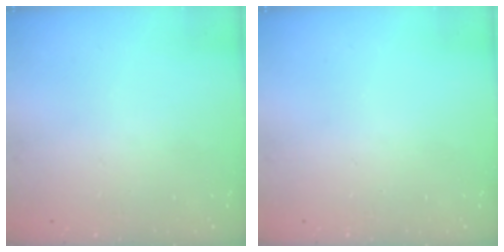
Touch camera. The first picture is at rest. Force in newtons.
{"total": 0.0}